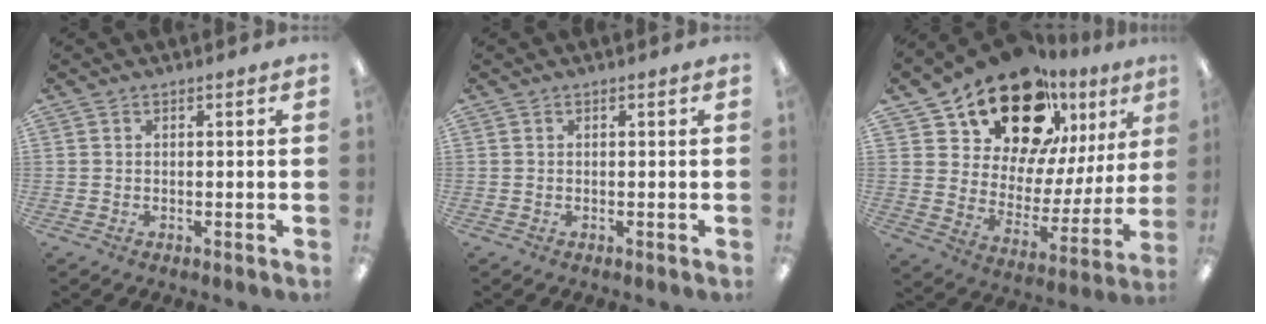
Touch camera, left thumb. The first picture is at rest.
{"total": 0.0}
{"total": 21.3, "force": [16.1, 10.5, 9.2], "torque": [-0.155, -0.109, 0.285]}